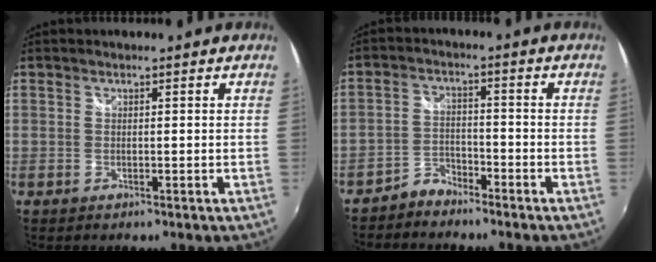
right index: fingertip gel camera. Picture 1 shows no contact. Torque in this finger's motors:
{"motor_torque": [0.23, -0.10, 0.07, 0.00]}